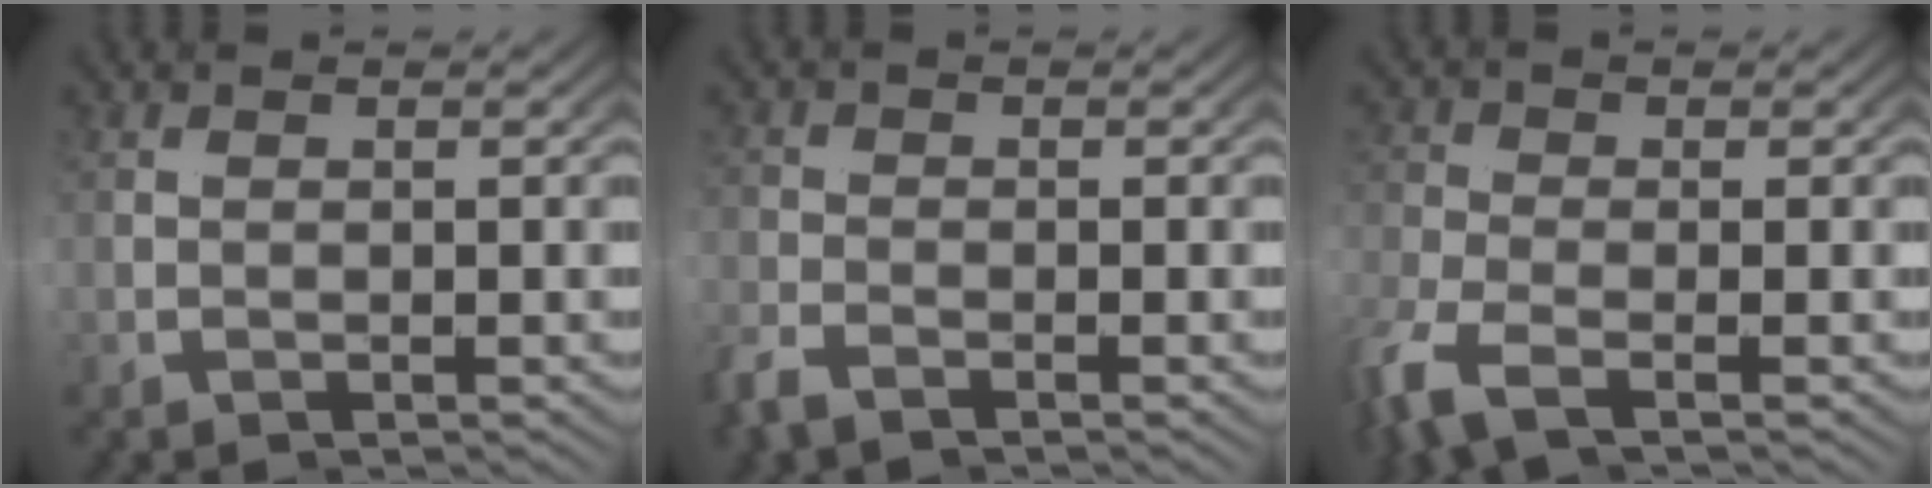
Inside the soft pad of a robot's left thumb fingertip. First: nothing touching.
{"total": 2.3, "force": [-1.7, -0.4, -1.5], "torque": [0.015, -0.001, -0.039]}
{"total": 2.3, "force": [-1.7, 0.3, 1.6], "torque": [-0.054, -0.009, -0.032]}